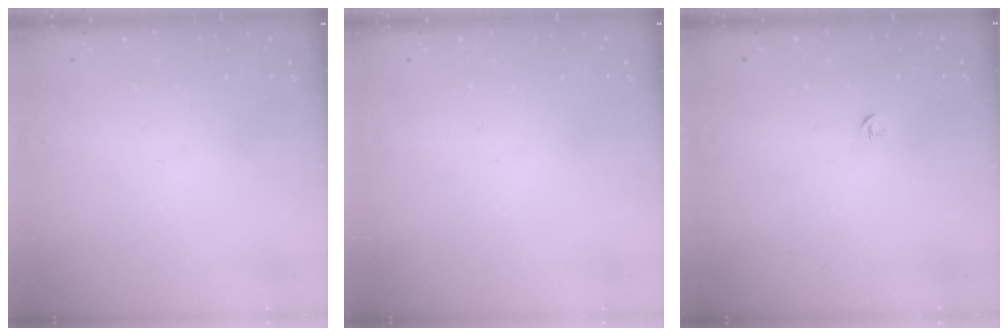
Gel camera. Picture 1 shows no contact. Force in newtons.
{"total": 0.0}
{"total": 2.7, "press": 2.6, "slide": 0.6}